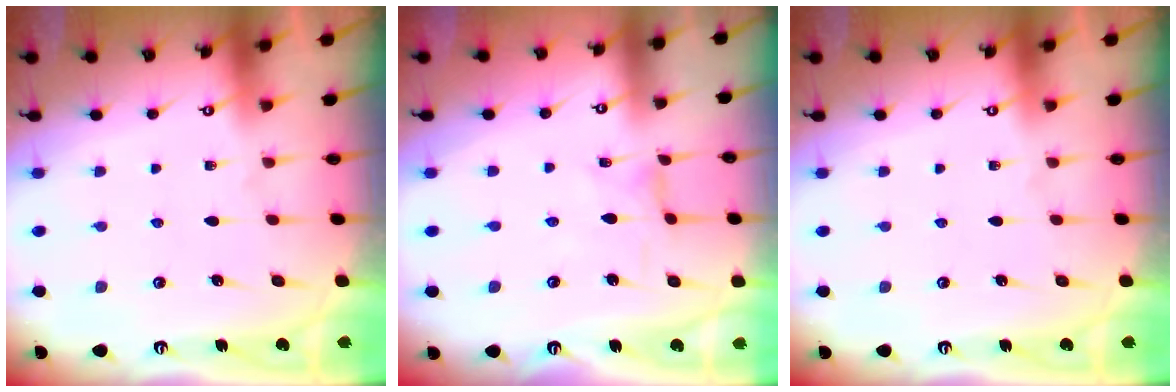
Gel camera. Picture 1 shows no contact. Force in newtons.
{"total": 0.5, "press": 0.5, "slide": 0.2}
{"total": 0.0}